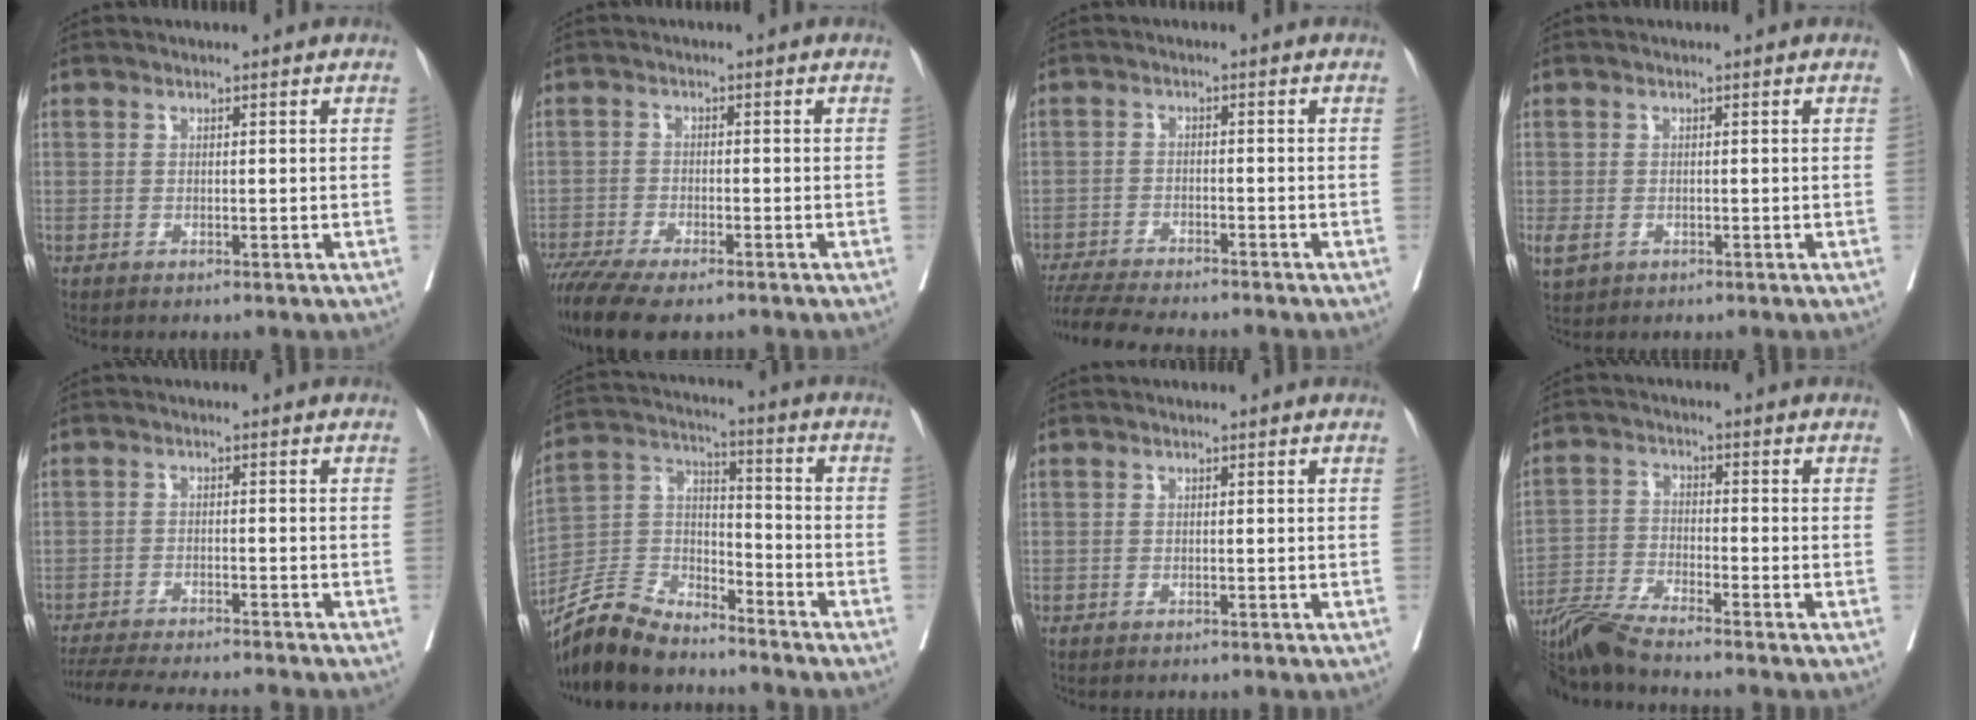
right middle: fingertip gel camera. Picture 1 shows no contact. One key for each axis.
{"total": 10.2, "fx": -8.3, "fy": 2.4, "fz": 5.5, "tx": -0.094, "ty": -0.012, "tz": -0.134}
{"total": 11.2, "fx": -10.2, "fy": 1.0, "fz": 4.6, "tx": -0.072, "ty": -0.014, "tz": -0.158}
{"total": 2.7, "fx": -0.9, "fy": 2.0, "fz": 1.6, "tx": -0.041, "ty": -0.006, "tz": -0.007}
{"total": 12.8, "fx": -11.8, "fy": 0.7, "fz": 5.0, "tx": -0.077, "ty": -0.019, "tz": -0.172}
{"total": 13.0, "fx": -12.0, "fy": 4.0, "fz": 3.4, "tx": -0.068, "ty": 0.023, "tz": -0.227}
{"total": 0.5, "fx": -0.5, "fy": 0.1, "fz": 0.1, "tx": -0.009, "ty": -0.002, "tz": -0.010}
{"total": 8.8, "fx": -7.8, "fy": -0.6, "fz": 3.9, "tx": -0.070, "ty": -0.026, "tz": -0.151}